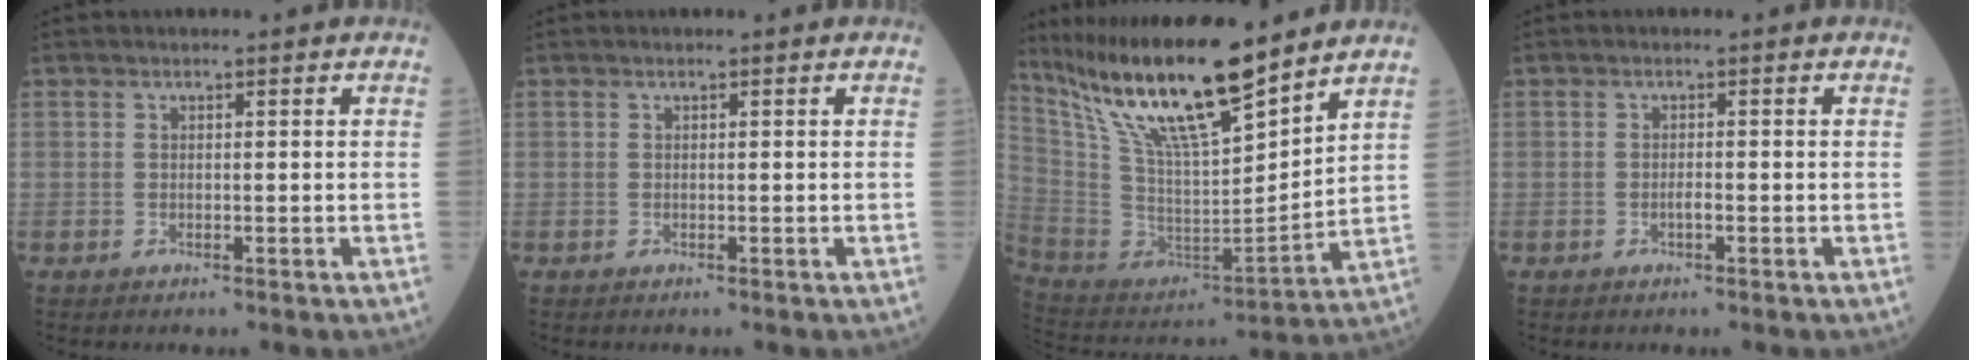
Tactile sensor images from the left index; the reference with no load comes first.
{"total": 0.0}
{"total": 19.7, "force": [15.0, 2.4, 12.5], "torque": [-0.230, -0.006, 0.283]}
{"total": 0.9, "force": [-0.4, 0.1, 0.8], "torque": [-0.017, 0.001, -0.008]}